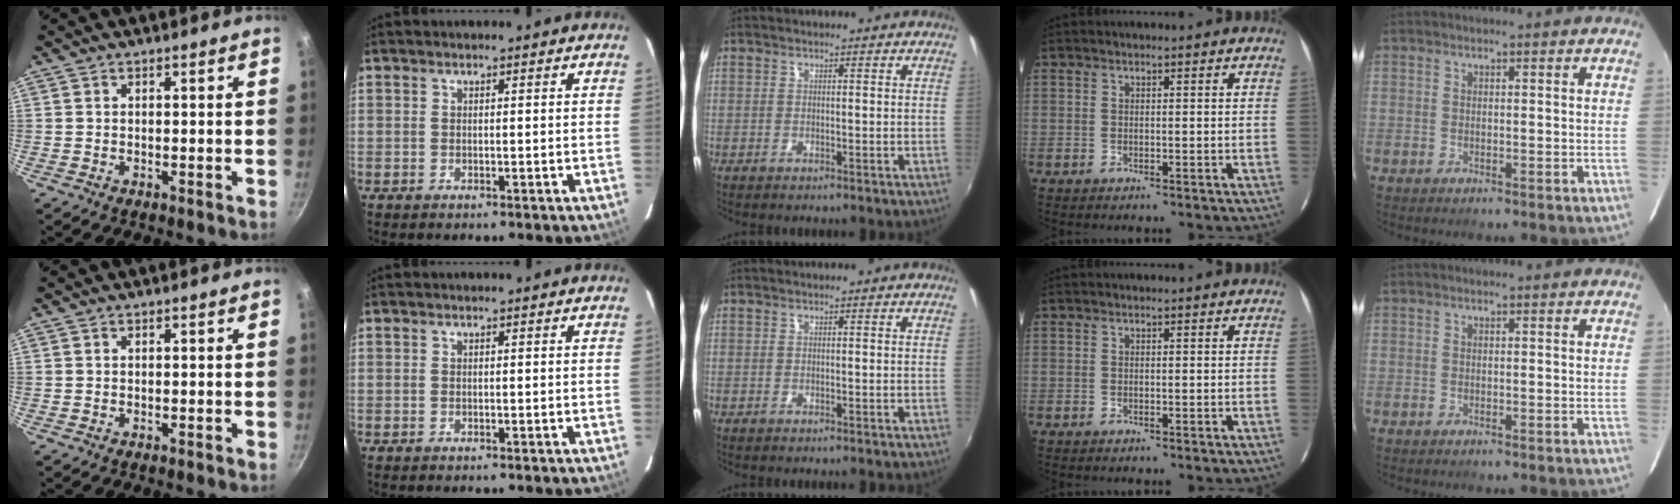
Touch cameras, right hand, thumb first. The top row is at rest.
{}